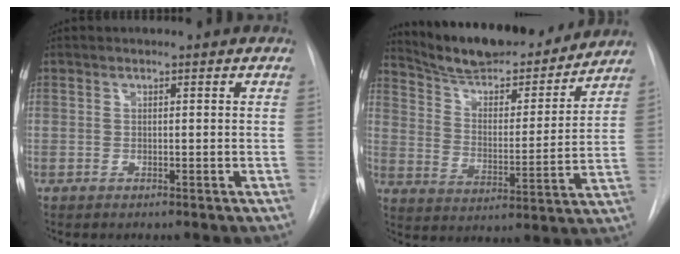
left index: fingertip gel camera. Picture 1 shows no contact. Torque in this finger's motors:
{"motor_torque": [-0.06, -0.53, 0.55, 0.10]}